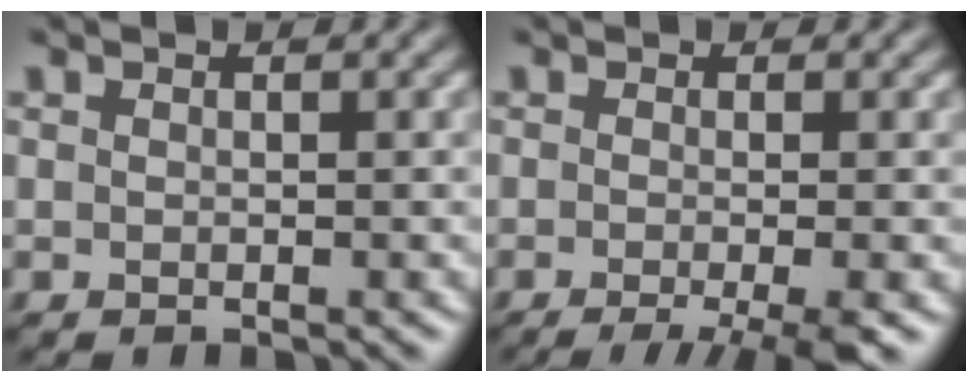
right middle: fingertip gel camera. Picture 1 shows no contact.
{"total": 5.2, "force": [-2.6, 1.2, 4.3], "torque": [-0.053, -0.008, -0.041]}